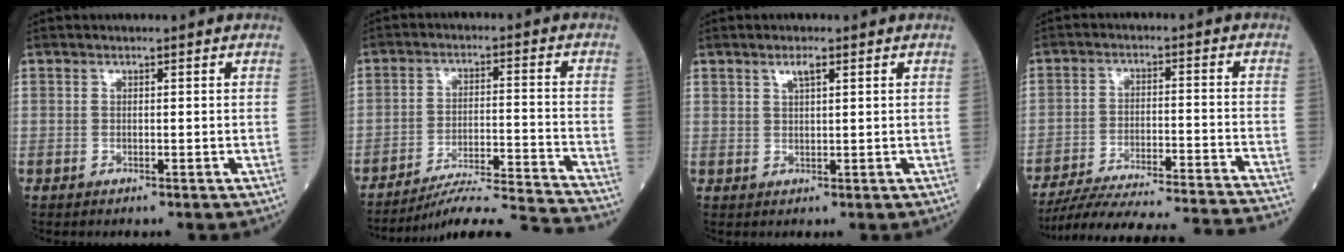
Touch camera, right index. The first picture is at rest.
{"total": 16.4, "force": [-15.7, -2.5, 3.9], "torque": [-0.052, -0.014, -0.231]}
{"total": 1.9, "force": [1.1, 0.4, 1.4], "torque": [-0.028, 0.002, 0.022]}
{"total": 28.0, "force": [-26.0, -0.2, 10.4], "torque": [-0.112, -0.047, -0.352]}